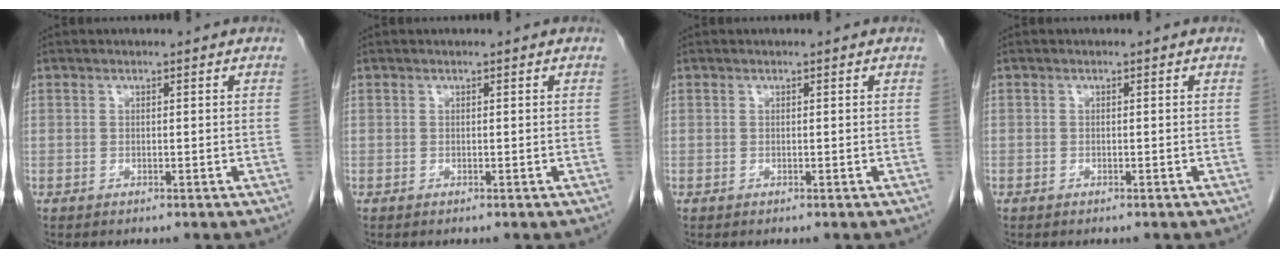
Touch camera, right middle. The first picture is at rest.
{"total": 0.0}
{"total": 0.0}
{"total": 0.0}